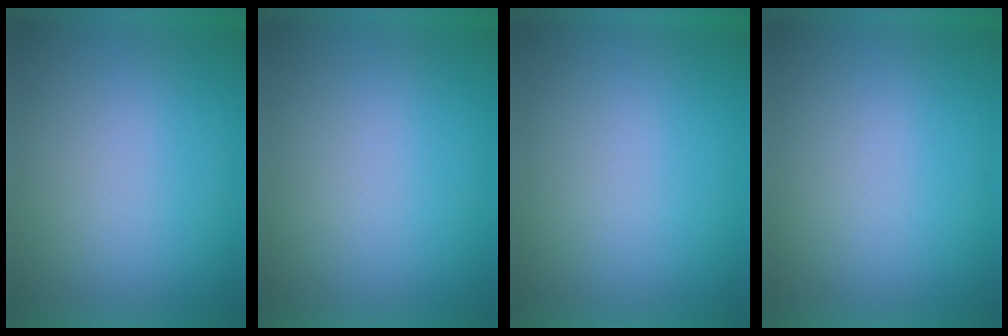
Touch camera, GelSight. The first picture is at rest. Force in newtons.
{"total": 1.3}
{"total": 0.0}
{"total": 0.0}